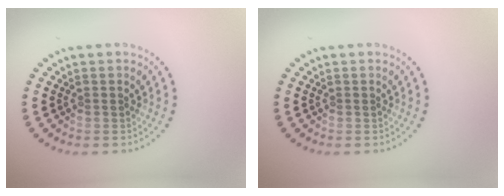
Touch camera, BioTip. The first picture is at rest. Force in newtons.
{"total": 0.0}